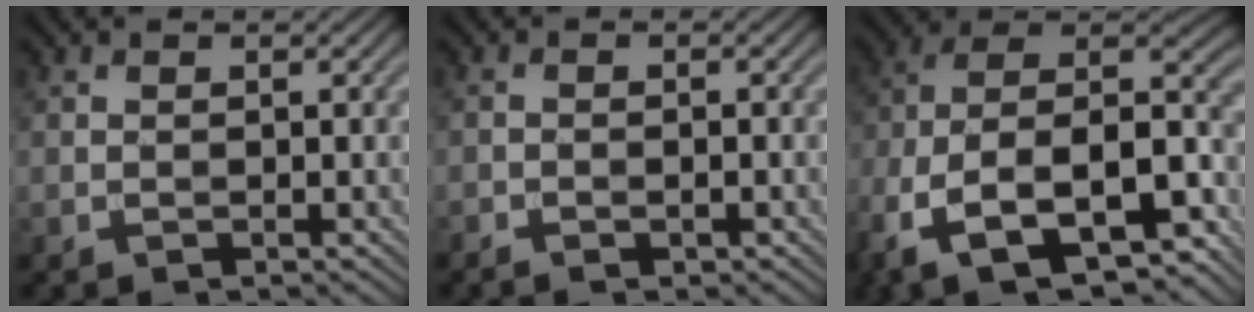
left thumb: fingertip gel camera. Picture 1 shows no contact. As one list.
[{"total": 1.6, "force": [-1.1, 0.4, 1.1], "torque": [-0.023, 0.001, -0.021]}, {"total": 18.4, "force": [-8.3, 10.4, 12.7], "torque": [-0.281, -0.027, -0.127]}]